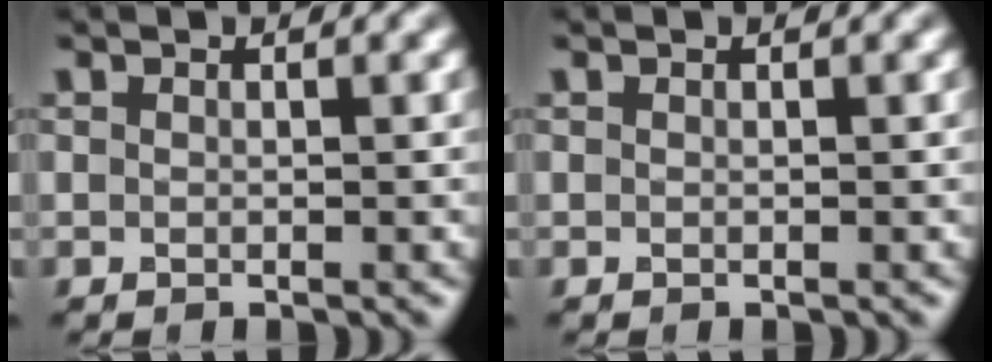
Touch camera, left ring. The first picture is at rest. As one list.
[{"total": 0.0}]